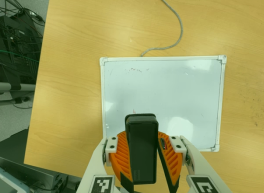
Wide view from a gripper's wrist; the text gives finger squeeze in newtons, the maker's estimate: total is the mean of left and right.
{"total": 9.6, "left": 9.4, "right": 9.9}